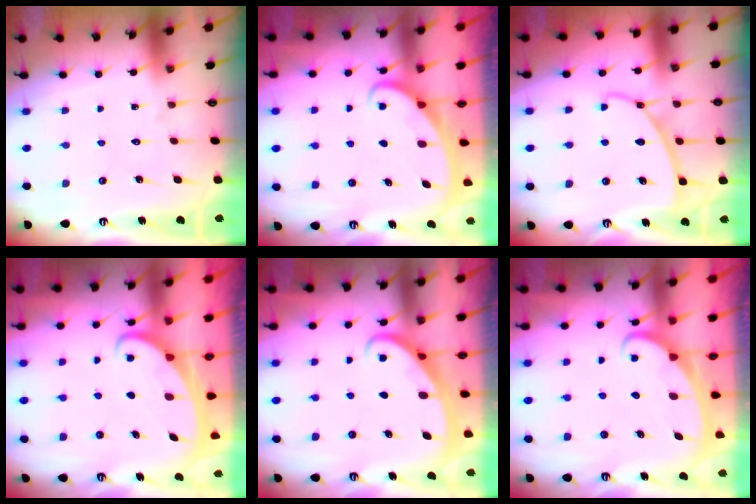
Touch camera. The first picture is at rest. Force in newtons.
{"total": 2.2, "press": 2.2, "slide": 0.4}
{"total": 8.0, "press": 8.0, "slide": 0.3}
{"total": 2.2, "press": 2.2, "slide": 0.3}
{"total": 2.6, "press": 2.6, "slide": 0.3}
{"total": 2.5, "press": 2.5, "slide": 0.3}